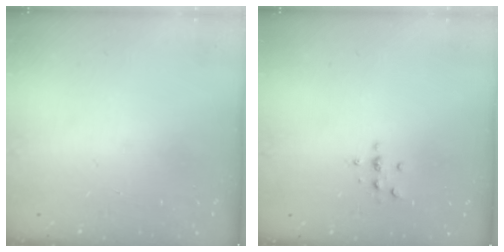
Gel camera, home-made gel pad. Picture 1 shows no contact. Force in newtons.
{"total": 2.2, "press": 2.1, "slide": 0.2}